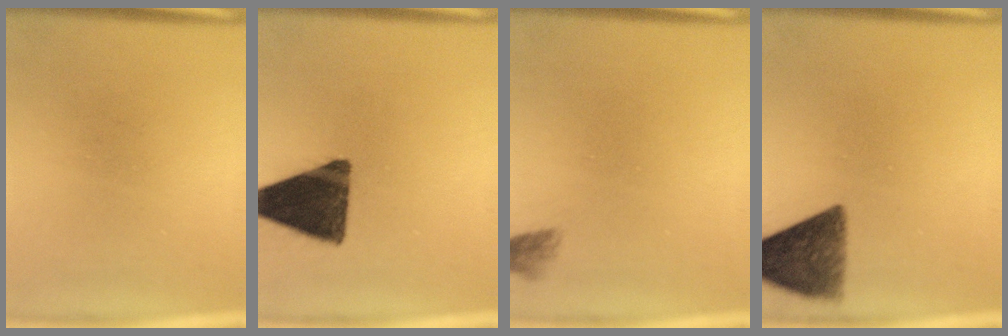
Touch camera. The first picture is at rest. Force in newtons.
{"total": 14.9}
{"total": 1.5}
{"total": 10.0}